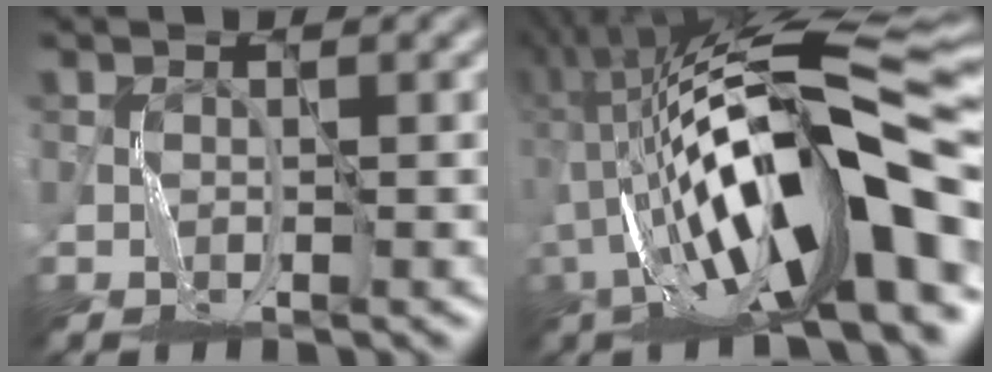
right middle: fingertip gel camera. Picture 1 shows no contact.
{"total": 16.4, "force": [-2.4, 4.5, 15.6], "torque": [-0.269, 0.031, -0.043]}